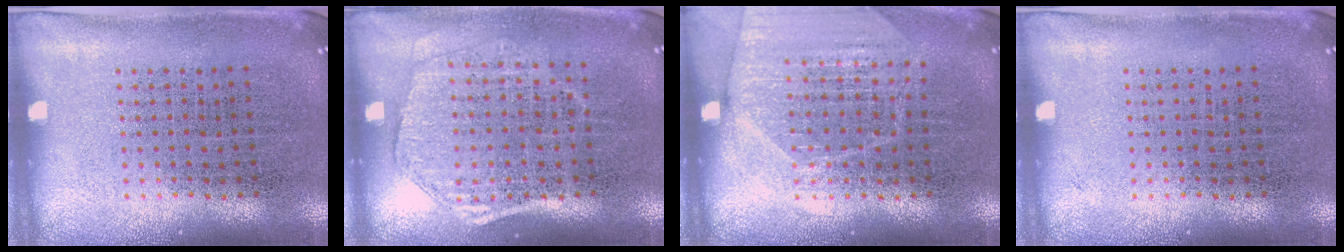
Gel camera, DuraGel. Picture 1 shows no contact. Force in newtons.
{"total": 1.5, "press": 1.4, "slide": 0.6}
{"total": 1.7, "press": 1.6, "slide": 0.5}
{"total": 0.0}